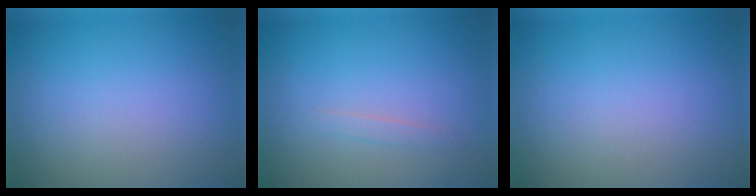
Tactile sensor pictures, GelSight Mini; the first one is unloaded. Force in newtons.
{"total": 0.6, "press": 0.6, "slide": 0.1}
{"total": 0.0}